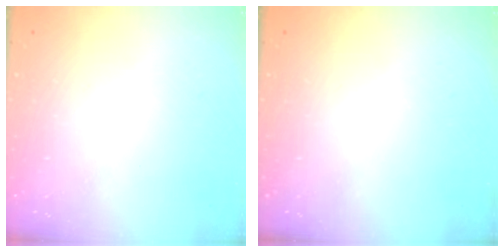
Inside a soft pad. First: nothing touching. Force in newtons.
{"total": 0.0}